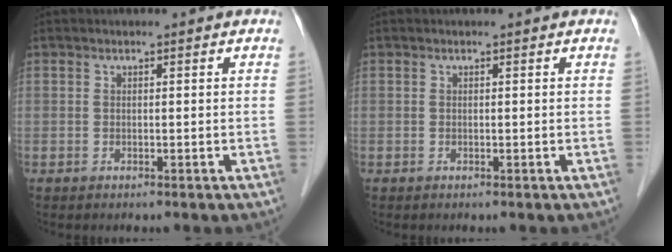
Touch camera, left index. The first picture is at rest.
{"total": 0.0}